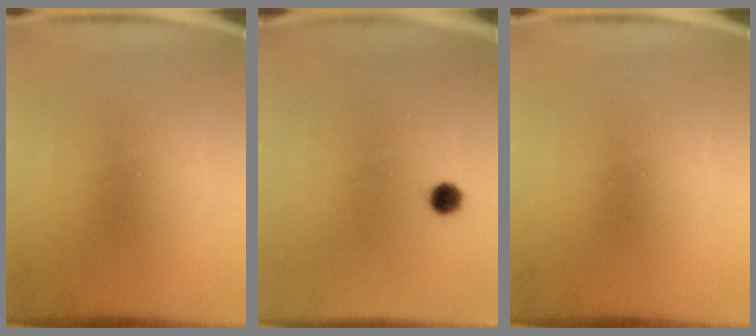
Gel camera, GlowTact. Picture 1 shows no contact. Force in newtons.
{"total": 2.4}
{"total": 0.0}